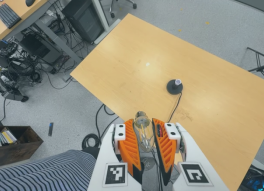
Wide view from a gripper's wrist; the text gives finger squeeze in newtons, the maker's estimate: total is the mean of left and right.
{"total": 23.3, "left": 26.7, "right": 19.8}